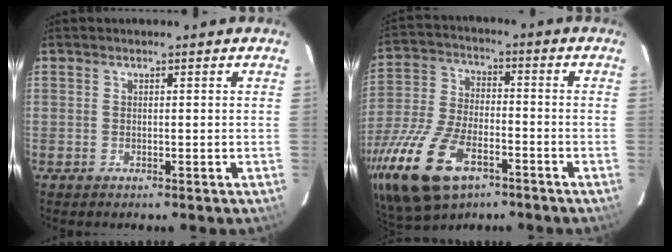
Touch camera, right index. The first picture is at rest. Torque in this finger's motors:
{"motor_torque": [1.15, -0.99, 1.05, 0.21]}